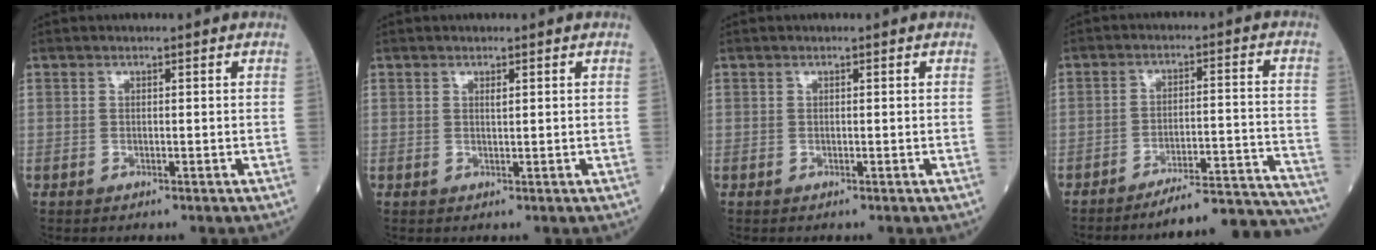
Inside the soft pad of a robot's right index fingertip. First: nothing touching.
{"total": 0.7, "force": [0.3, 0.1, 0.6], "torque": [-0.014, -0.002, 0.006]}
{"total": 0.0}
{"total": 17.0, "force": [-16.7, -1.0, 3.1], "torque": [-0.004, 0.019, -0.222]}